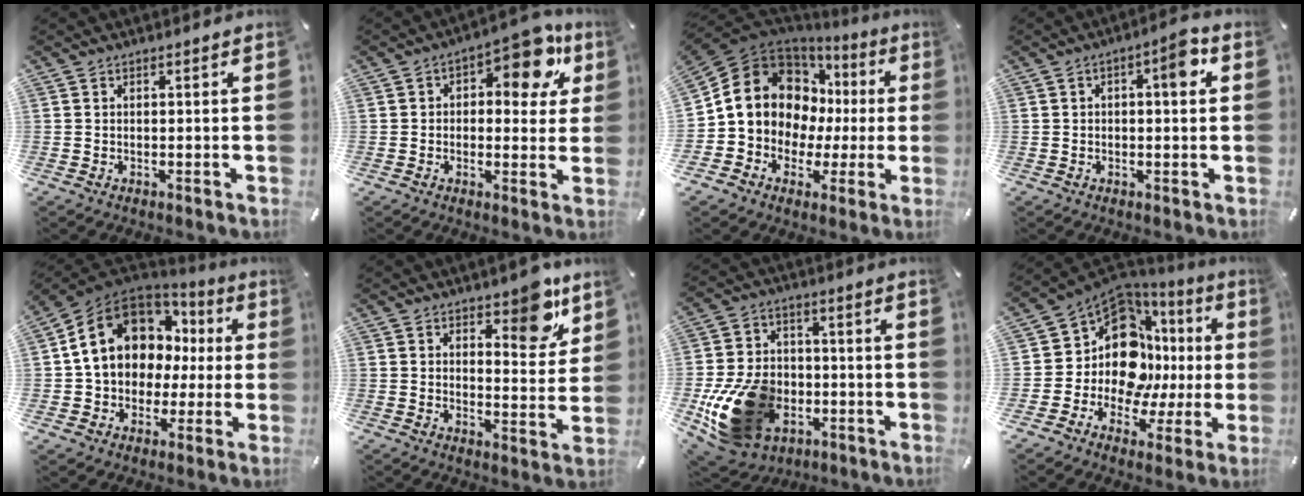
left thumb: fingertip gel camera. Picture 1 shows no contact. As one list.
[{"total": 12.3, "force": [5.0, 6.4, 9.2], "torque": [-0.117, -0.023, 0.082]}, {"total": 14.0, "force": [2.8, 12.4, 5.8], "torque": [-0.103, -0.025, 0.059]}, {"total": 6.4, "force": [1.2, 2.6, 5.7], "torque": [-0.080, 0.004, 0.011]}, {"total": 14.6, "force": [4.3, 11.9, 7.3], "torque": [-0.147, -0.018, 0.084]}, {"total": 9.6, "force": [6.4, 4.5, 5.5], "torque": [-0.045, -0.044, 0.102]}, {"total": 19.9, "force": [-5.8, 14.8, 12.1], "torque": [-0.243, 0.027, -0.085]}, {"total": 15.5, "force": [3.8, 12.0, 9.0], "torque": [-0.172, -0.059, 0.075]}]